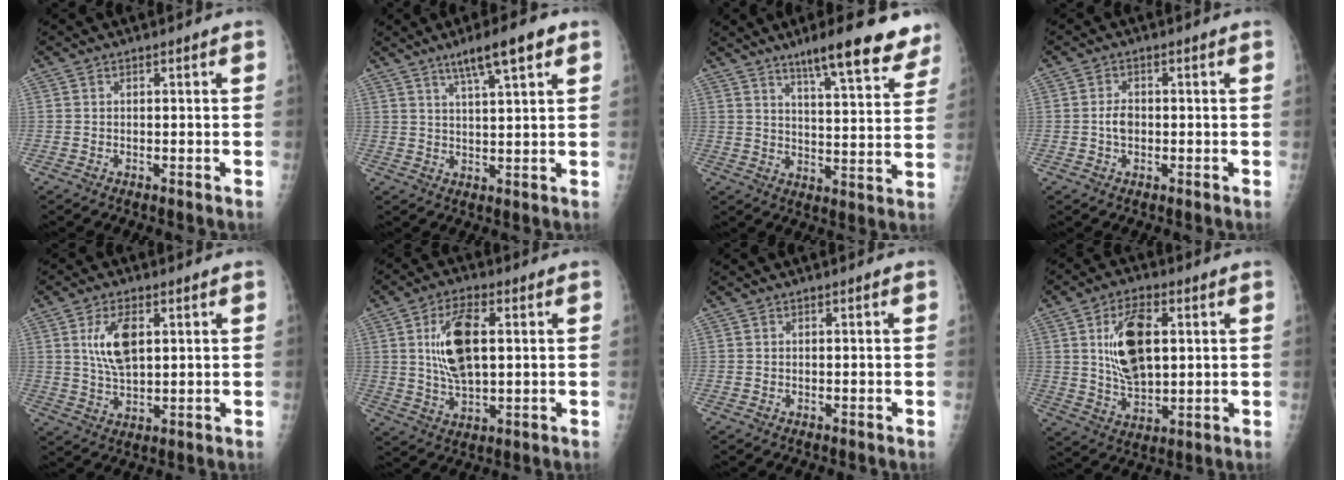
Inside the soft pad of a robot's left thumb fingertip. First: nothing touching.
{"total": 8.6, "force": [5.2, 1.3, 6.8], "torque": [-0.107, -0.013, 0.086]}
{"total": 15.9, "force": [11.5, 3.2, 10.6], "torque": [-0.115, -0.053, 0.160]}
{"total": 2.8, "force": [-0.2, 1.8, 2.1], "torque": [-0.034, 0.005, -0.004]}
{"total": 8.2, "force": [2.5, 4.0, 6.7], "torque": [-0.122, -0.010, 0.052]}
{"total": 11.6, "force": [2.4, 5.3, 10.0], "torque": [-0.183, -0.004, 0.048]}
{"total": 0.0}
{"total": 13.0, "force": [3.1, 6.8, 10.6], "torque": [-0.176, -0.009, 0.062]}